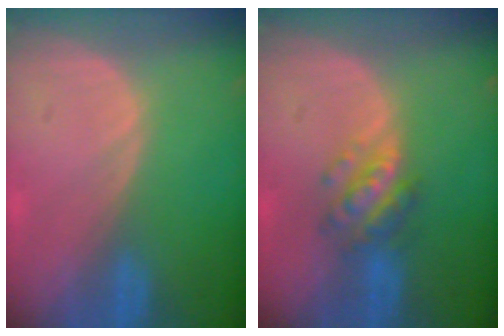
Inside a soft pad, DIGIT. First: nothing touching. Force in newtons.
{"total": 5.7, "press": 5.1, "slide": 2.6}